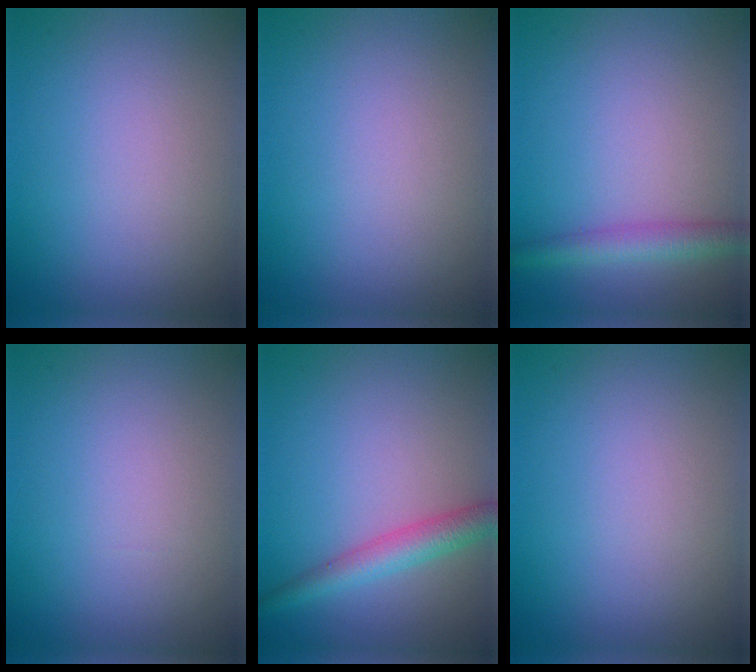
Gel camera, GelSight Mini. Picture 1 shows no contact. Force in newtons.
{"total": 0.0}
{"total": 2.8, "press": 2.8, "slide": 0.1}
{"total": 0.0}
{"total": 3.3, "press": 3.3, "slide": 0.1}
{"total": 0.0}